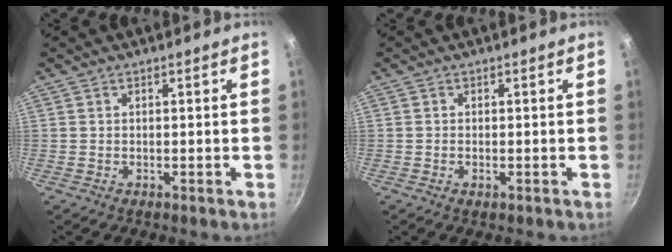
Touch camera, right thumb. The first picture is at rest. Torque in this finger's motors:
{"motor_torque": [-0.08, -0.02, -0.42, 0.19, 0.10]}